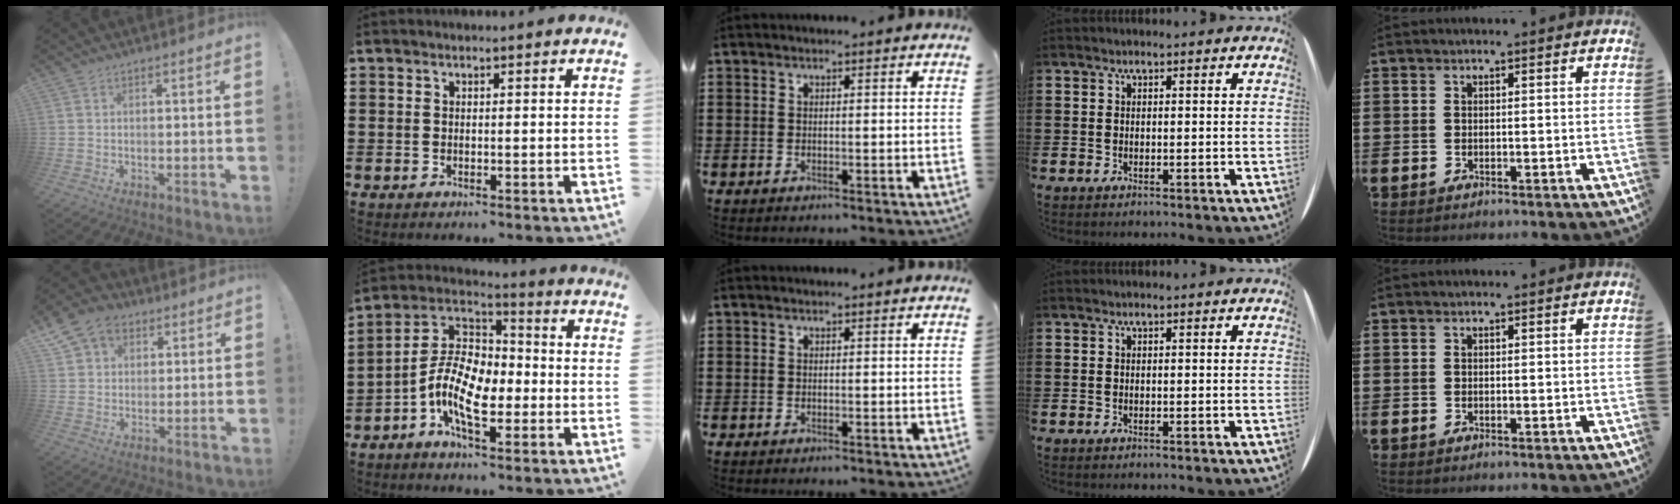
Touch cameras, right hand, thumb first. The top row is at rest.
{"thumb": {"total": 10.1, "force": [5.1, 7.9, 3.7], "torque": [-0.064, -0.019, 0.104]}, "index": {"total": 10.9, "force": [-3.5, 5.4, 8.8], "torque": [-0.211, -0.011, -0.074]}}